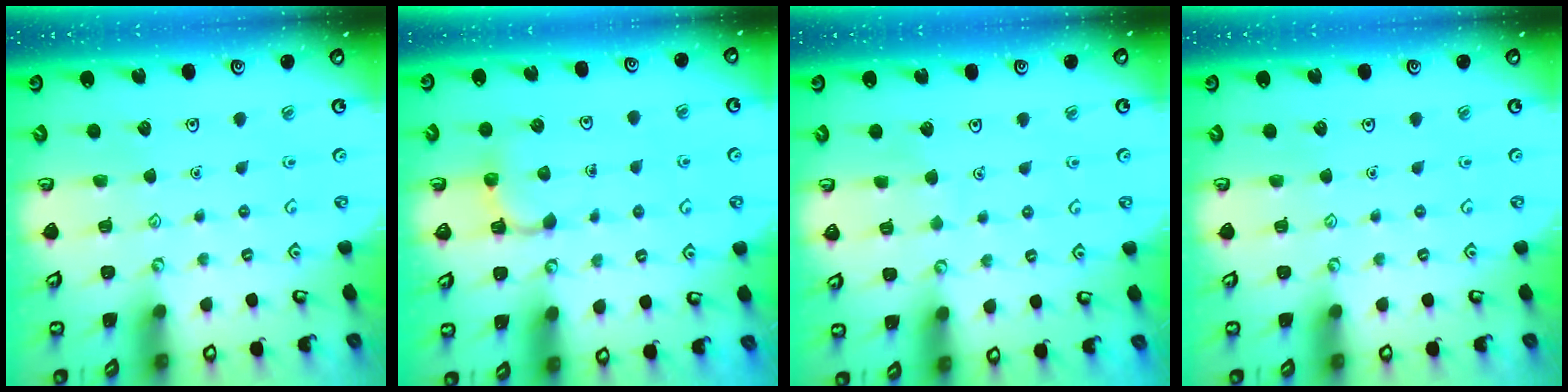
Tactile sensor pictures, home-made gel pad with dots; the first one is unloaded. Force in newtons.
{"total": 3.0, "press": 2.9, "slide": 0.7}
{"total": 2.7, "press": 2.7, "slide": 0.2}
{"total": 0.0}